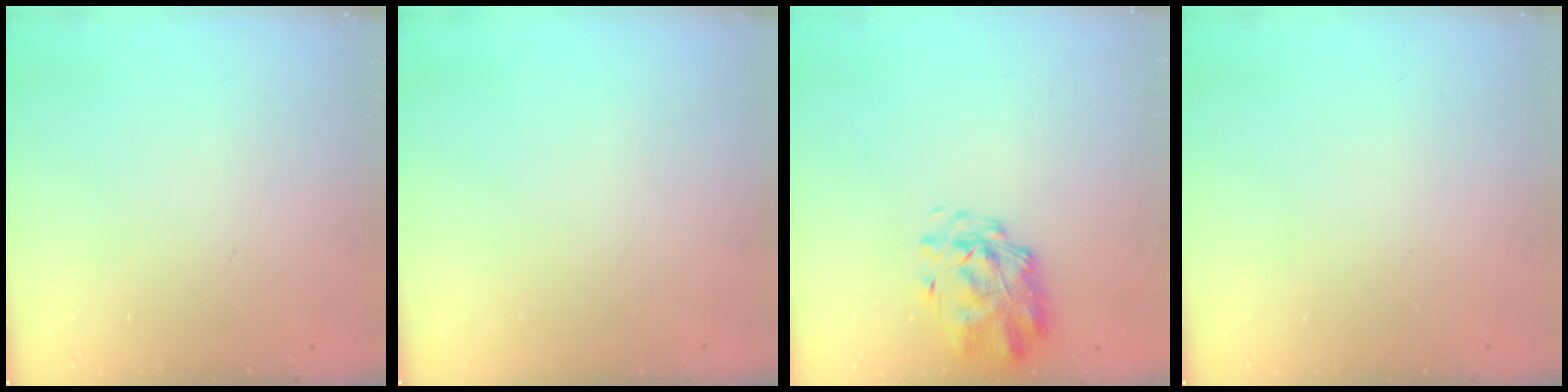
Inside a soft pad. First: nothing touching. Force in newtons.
{"total": 0.0}
{"total": 1.9, "press": 1.7, "slide": 0.9}
{"total": 0.0}